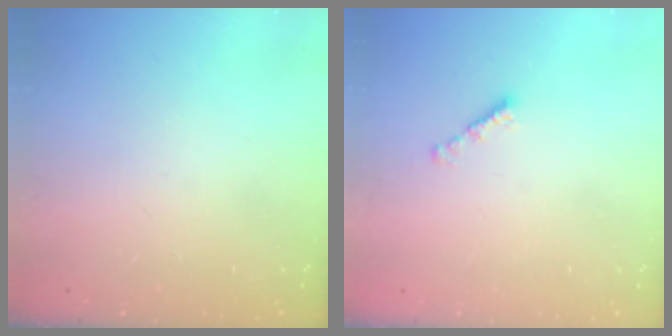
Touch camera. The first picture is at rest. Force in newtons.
{"total": 2.2, "press": 2.1, "slide": 0.7}